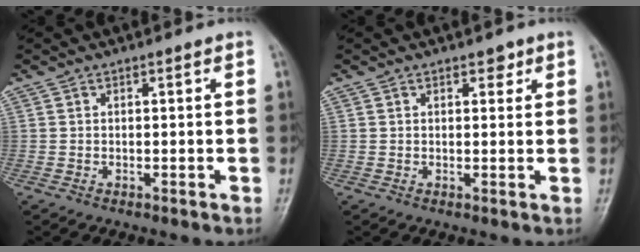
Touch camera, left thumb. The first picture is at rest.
{"total": 2.0, "force": [1.2, 1.2, 1.0], "torque": [0.003, -0.004, 0.013]}